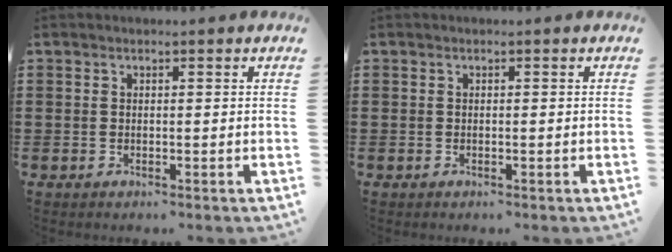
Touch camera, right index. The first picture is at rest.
{"total": 0.0}